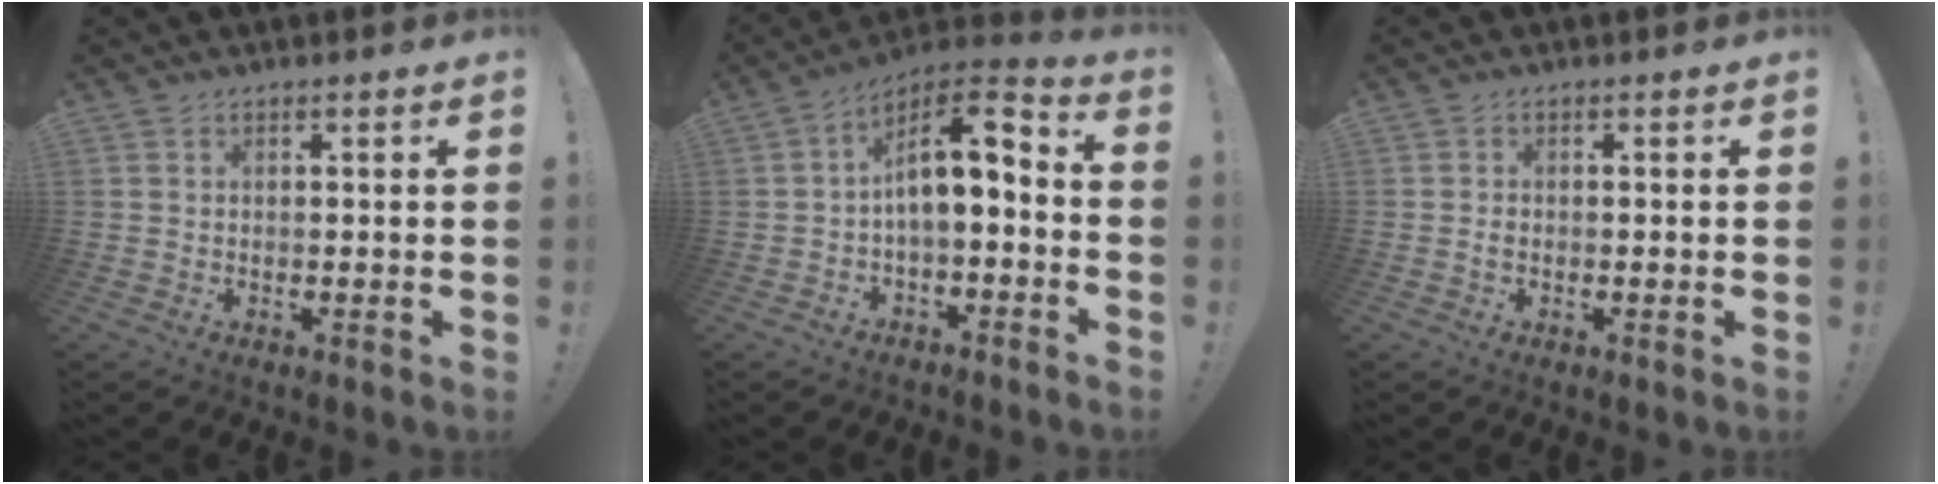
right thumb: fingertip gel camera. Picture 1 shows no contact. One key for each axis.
{"total": 8.7, "fx": 0.4, "fy": 3.4, "fz": 8.0, "tx": -0.130, "ty": -0.006, "tz": 0.008}
{"total": 0.8, "fx": -0.4, "fy": 0.7, "fz": 0.3, "tx": -0.011, "ty": 0.007, "tz": -0.007}